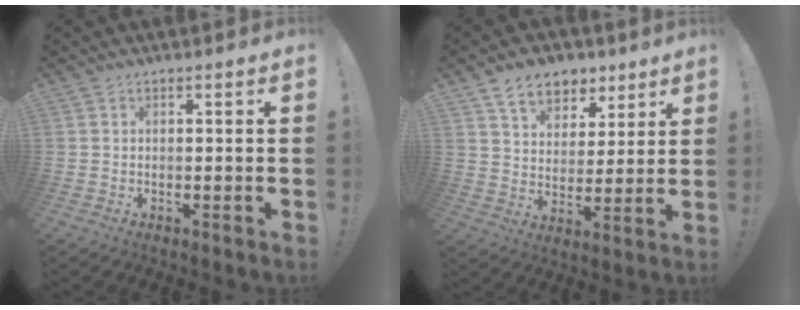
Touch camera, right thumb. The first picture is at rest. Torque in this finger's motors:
{"motor_torque": [0.04, 2.02, 0.73, 0.55, -0.01]}